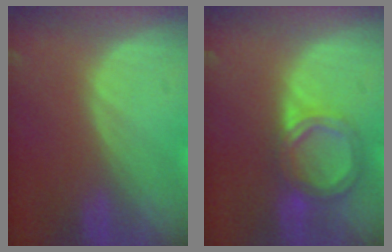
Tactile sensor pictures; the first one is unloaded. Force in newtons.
{"total": 6.5, "press": 5.8, "slide": 3.1}